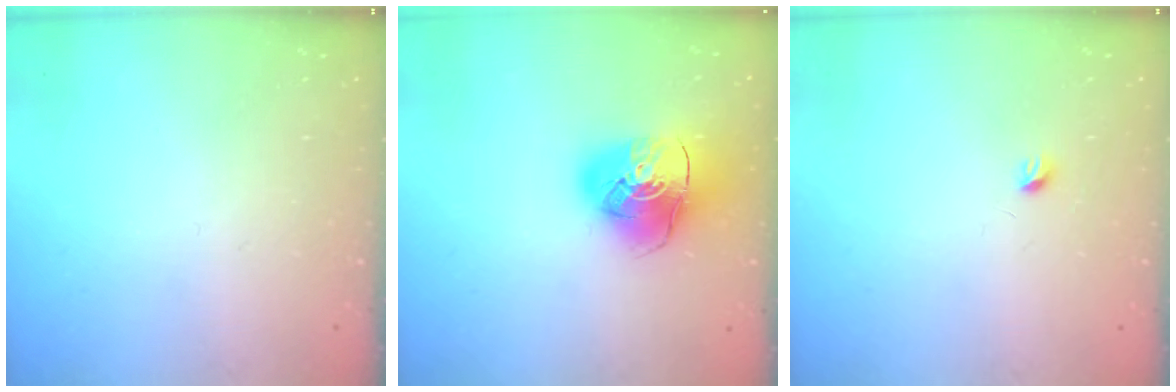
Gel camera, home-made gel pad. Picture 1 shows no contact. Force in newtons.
{"total": 12.8, "press": 12.6, "slide": 1.9}
{"total": 3.2, "press": 3.1, "slide": 0.5}